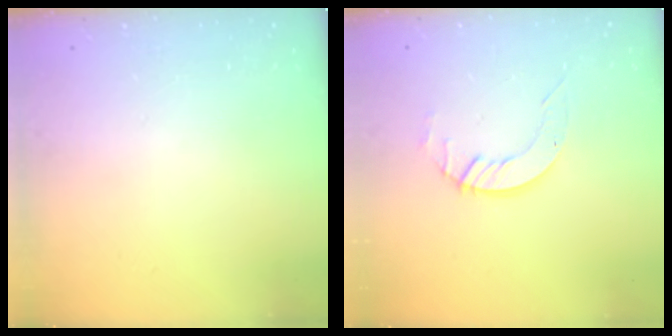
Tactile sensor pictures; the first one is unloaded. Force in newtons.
{"total": 4.8, "press": 4.8, "slide": 0.3}